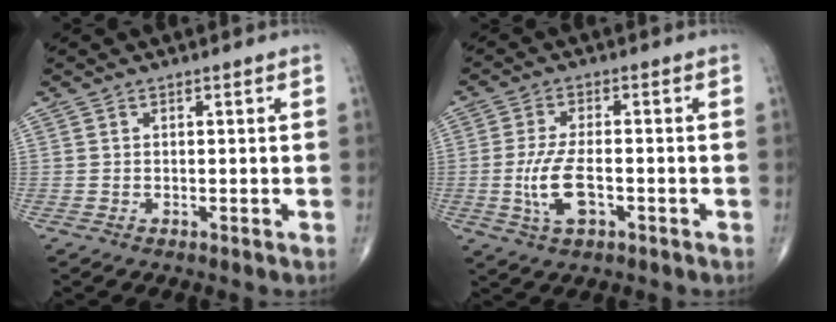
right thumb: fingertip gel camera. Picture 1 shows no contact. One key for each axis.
{"total": 7.5, "fx": -1.8, "fy": 3.2, "fz": 6.5, "tx": -0.139, "ty": 0.005, "tz": -0.031}